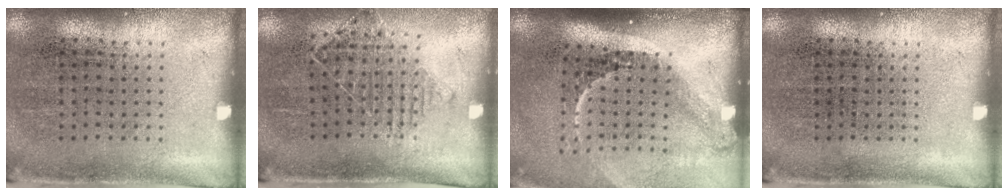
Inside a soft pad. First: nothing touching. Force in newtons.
{"total": 1.0, "press": 1.0, "slide": 0.2}
{"total": 2.2, "press": 1.4, "slide": 1.7}
{"total": 0.0}